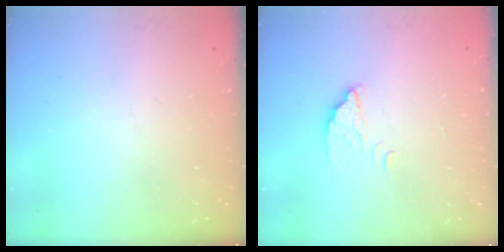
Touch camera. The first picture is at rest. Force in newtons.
{"total": 2.7, "press": 2.7, "slide": 0.1}